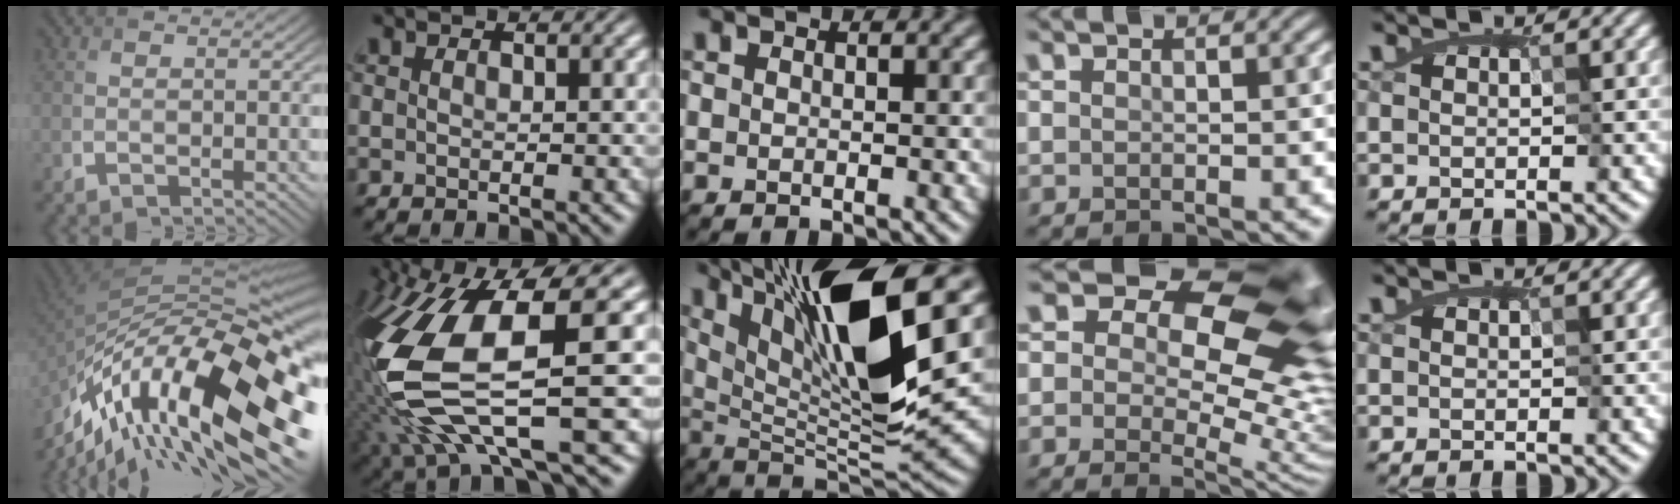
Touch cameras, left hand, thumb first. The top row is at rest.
{"thumb": {"total": 19.5, "force": [-9.6, 7.1, 15.4], "torque": [-0.294, -0.002, -0.174]}, "index": {"total": 11.9, "force": [-2.7, 3.9, 10.9], "torque": [-0.248, -0.019, -0.038]}, "middle": {"total": 14.0, "force": [6.4, 3.5, 11.9], "torque": [-0.207, 0.004, 0.112]}, "ring": {"total": 15.9, "force": [6.3, 9.2, 11.3], "torque": [-0.133, 0.017, 0.097]}}